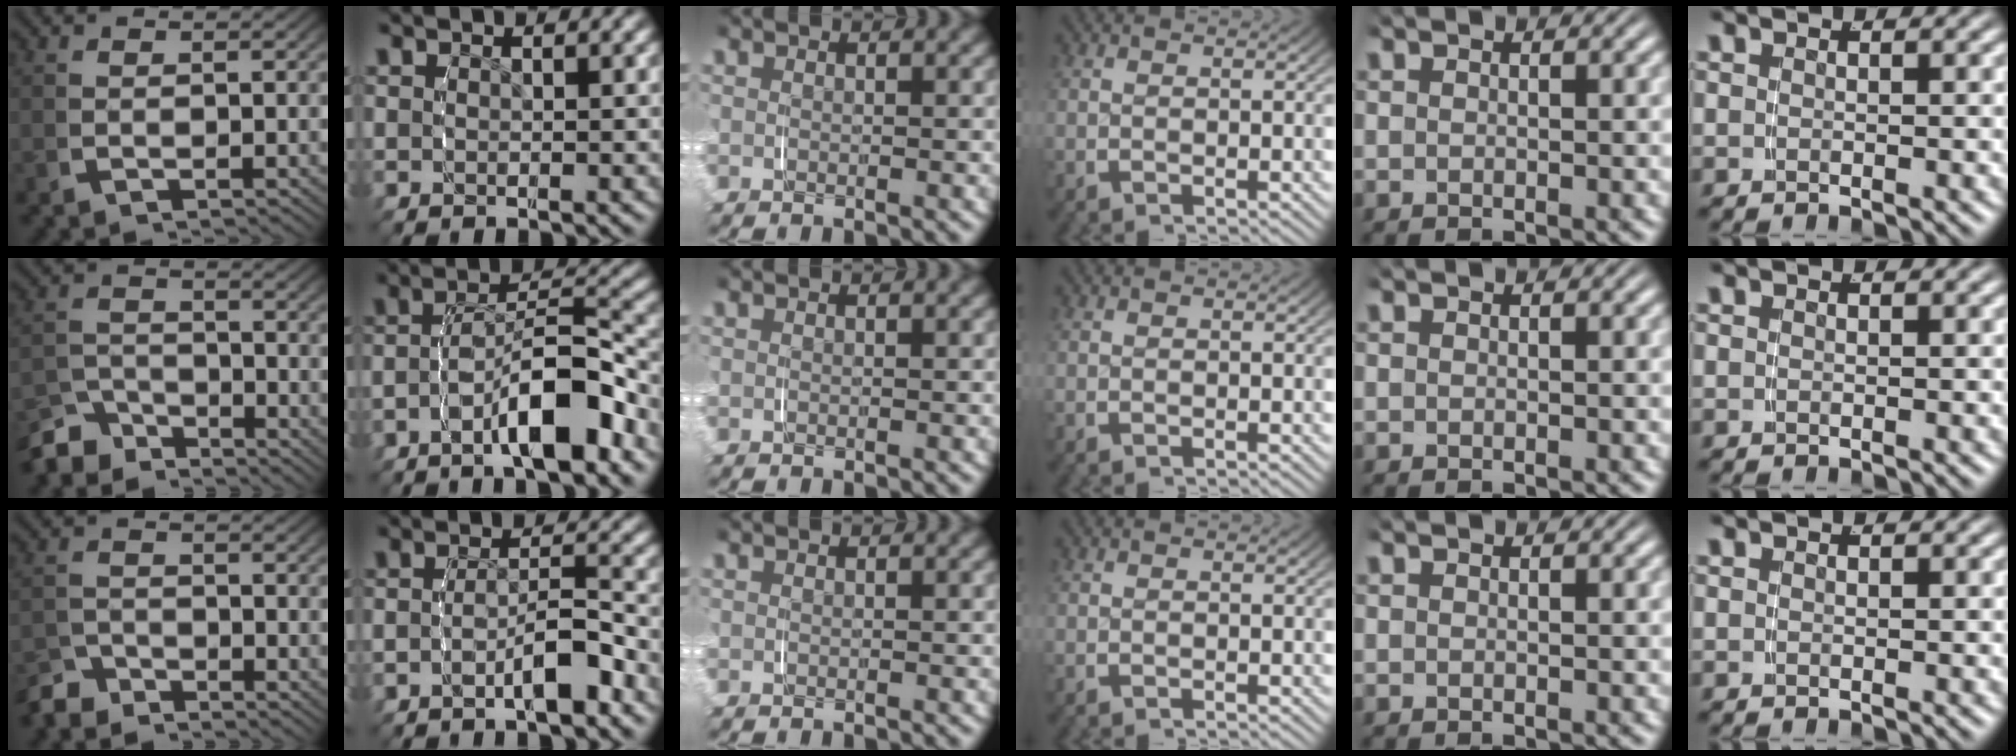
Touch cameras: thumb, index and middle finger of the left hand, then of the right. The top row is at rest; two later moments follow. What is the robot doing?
{"motion": "grasp_and_lifting", "object": "lipstick"}